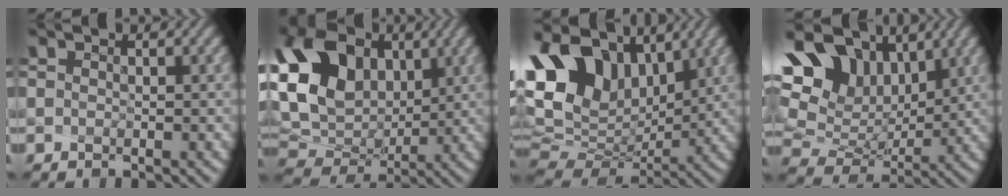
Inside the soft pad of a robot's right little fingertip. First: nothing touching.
{"total": 14.1, "force": [3.3, 10.7, 8.6], "torque": [-0.207, 0.002, 0.096]}
{"total": 12.4, "force": [5.5, 7.5, 8.2], "torque": [-0.196, 0.004, 0.132]}
{"total": 12.2, "force": [6.0, 7.9, 7.0], "torque": [-0.156, 0.017, 0.130]}